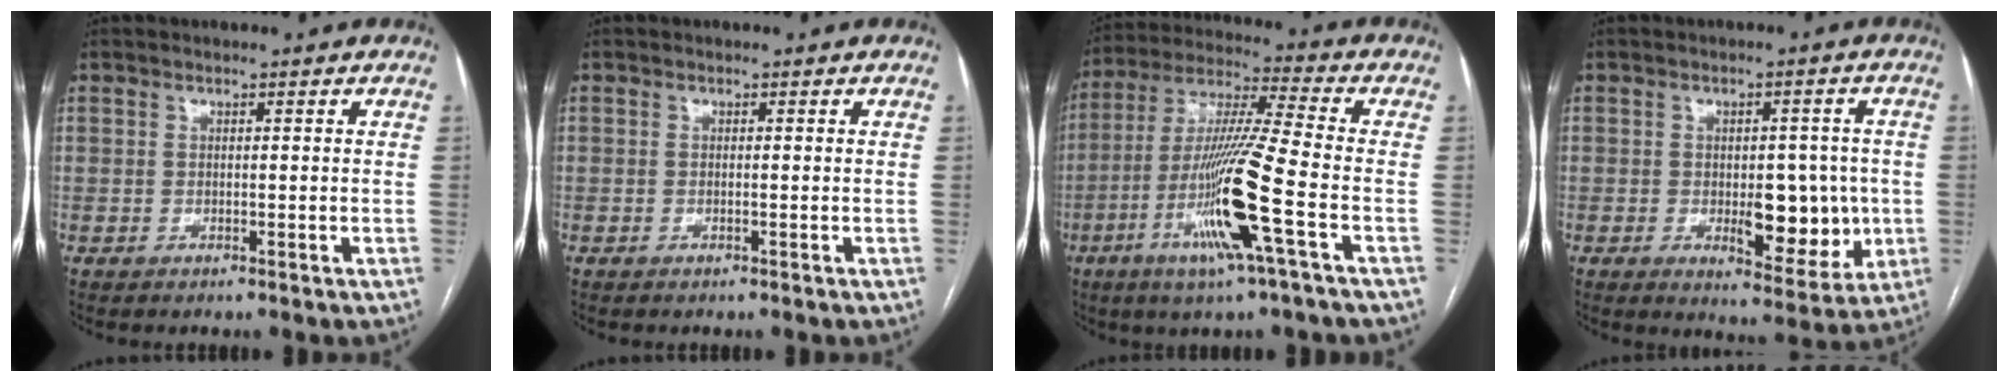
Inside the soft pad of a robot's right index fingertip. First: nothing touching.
{"total": 0.0}
{"total": 15.9, "force": [-5.5, -0.9, 14.9], "torque": [-0.301, -0.017, -0.109]}
{"total": 9.6, "force": [-1.3, 4.5, 8.4], "torque": [-0.096, 0.003, -0.008]}